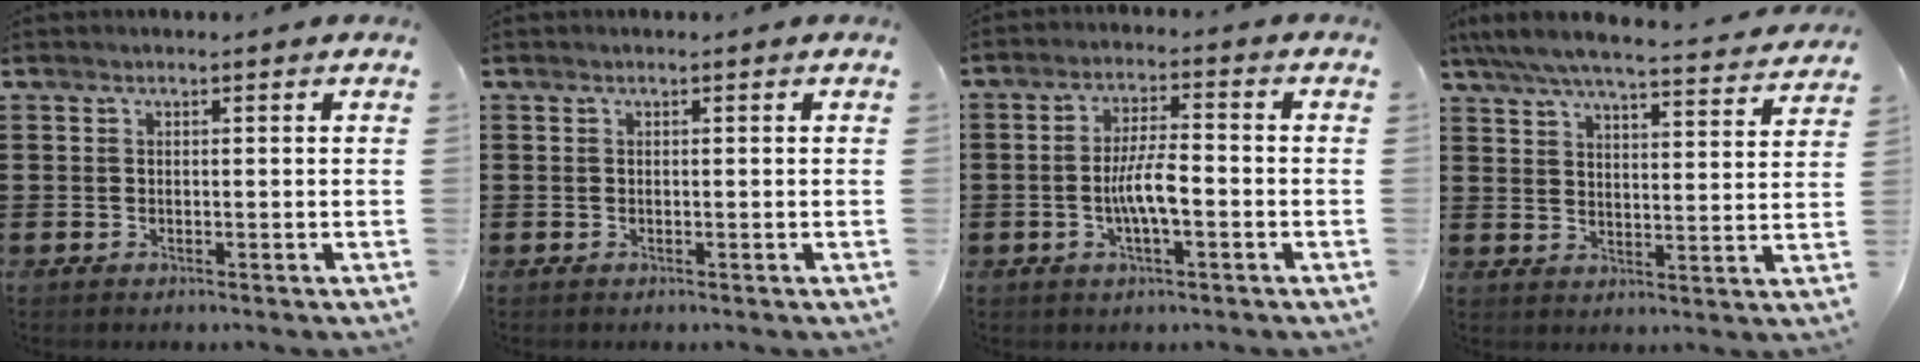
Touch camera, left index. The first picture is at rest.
{"total": 0.0}
{"total": 6.1, "force": [-1.5, 1.7, 5.7], "torque": [-0.113, 0.007, -0.032]}
{"total": 5.9, "force": [5.4, 0.0, 2.4], "torque": [-0.069, -0.037, 0.088]}